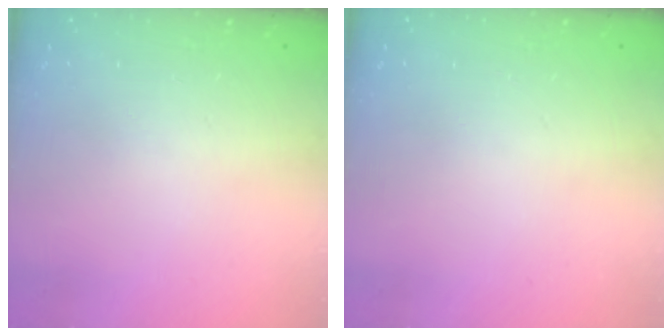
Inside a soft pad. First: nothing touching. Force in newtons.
{"total": 0.0}